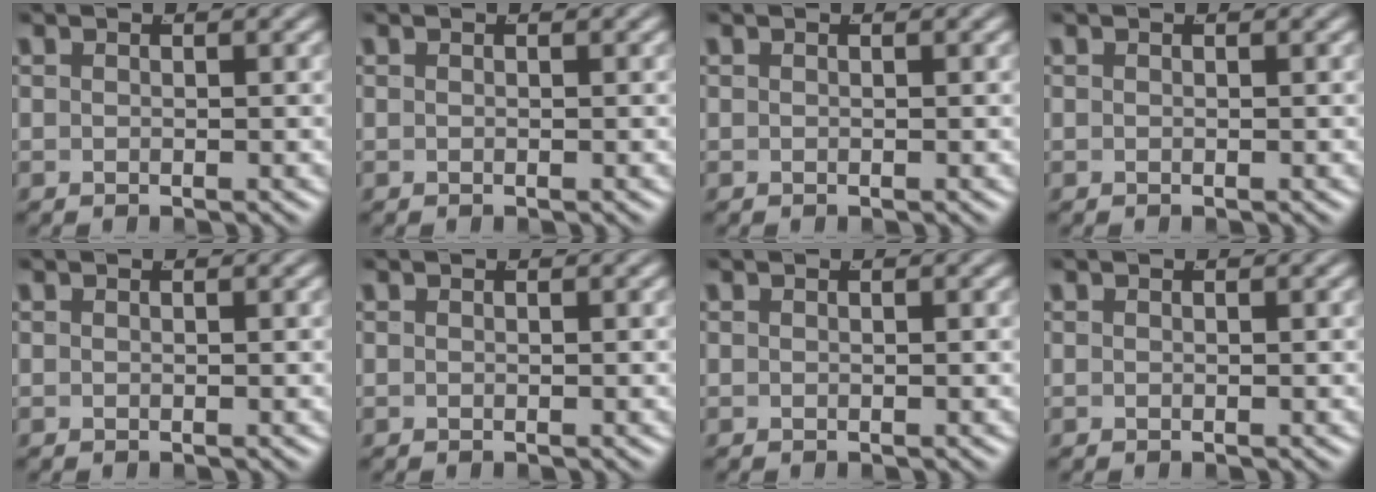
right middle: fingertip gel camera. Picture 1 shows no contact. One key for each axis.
{"total": 0.0}
{"total": 0.0}
{"total": 0.0}
{"total": 0.0}
{"total": 0.0}
{"total": 0.0}
{"total": 0.0}